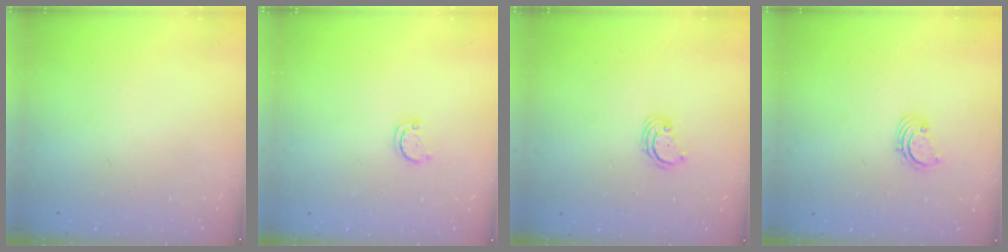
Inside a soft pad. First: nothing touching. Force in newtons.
{"total": 2.8, "press": 2.7, "slide": 0.3}
{"total": 3.5, "press": 3.5, "slide": 0.3}
{"total": 1.7, "press": 1.7, "slide": 0.2}